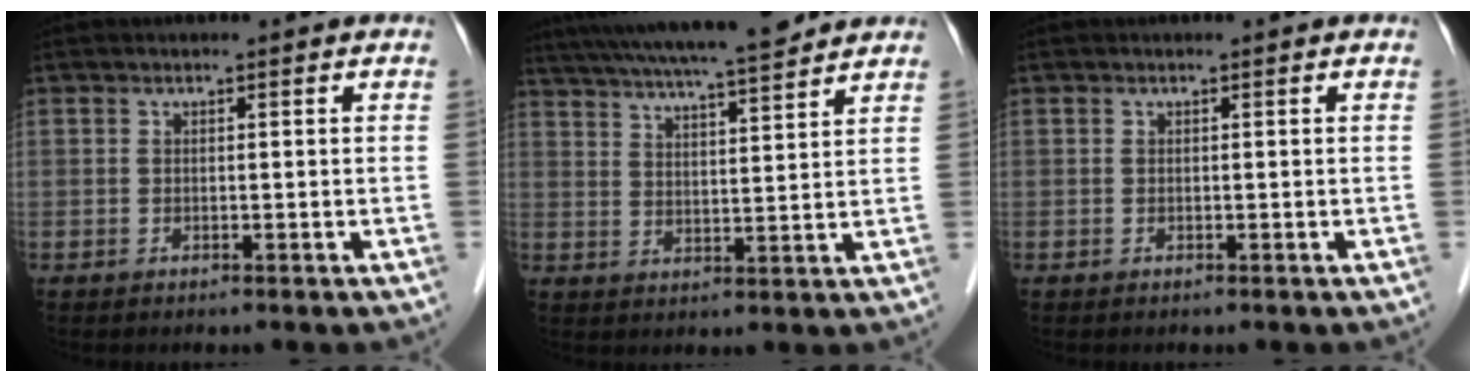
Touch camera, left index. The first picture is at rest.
{"total": 18.8, "force": [16.6, 1.3, 8.9], "torque": [-0.160, 0.035, 0.252]}
{"total": 0.0}